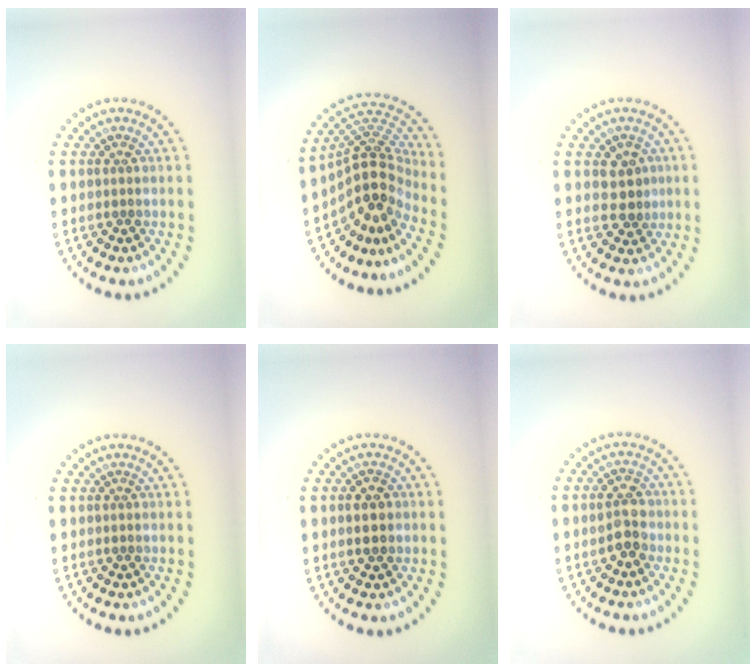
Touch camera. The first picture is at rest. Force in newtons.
{"total": 5.1, "press": 3.6, "slide": 3.5}
{"total": 2.6, "press": 2.5, "slide": 0.7}
{"total": 0.0}
{"total": 2.5, "press": 2.5, "slide": 0.3}
{"total": 2.5, "press": 2.4, "slide": 0.6}